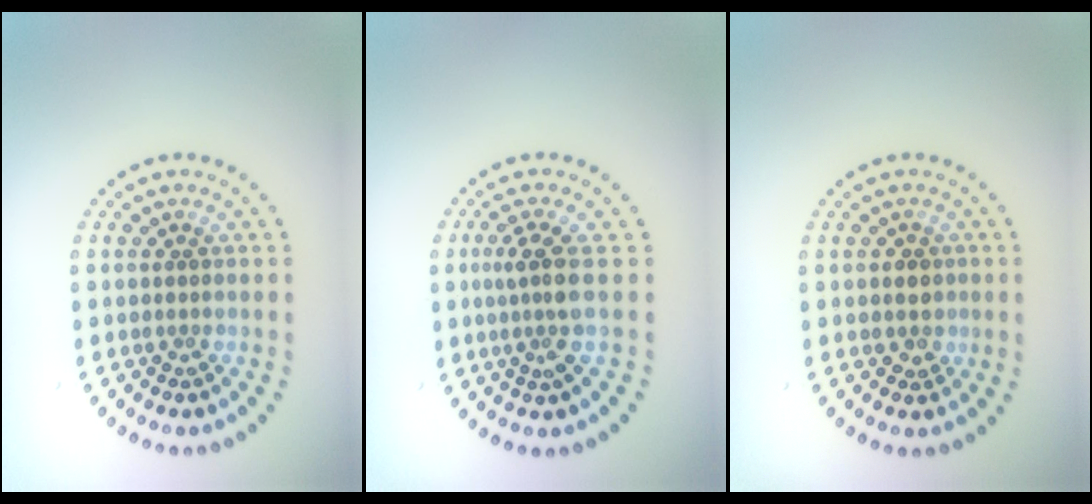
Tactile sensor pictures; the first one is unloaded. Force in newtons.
{"total": 2.8, "press": 2.0, "slide": 1.9}
{"total": 1.2, "press": 0.9, "slide": 0.7}